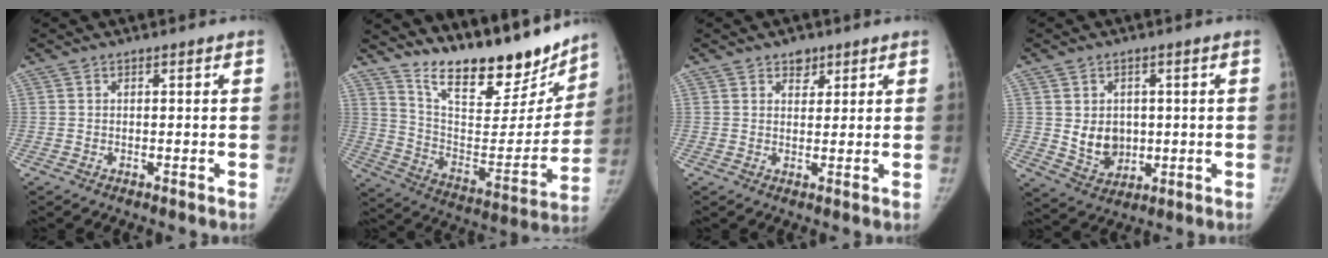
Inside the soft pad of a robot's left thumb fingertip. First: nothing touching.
{"total": 24.8, "force": [20.0, 8.0, 12.3], "torque": [-0.151, -0.109, 0.310]}
{"total": 2.8, "force": [1.8, 1.9, 1.0], "torque": [0.005, -0.011, 0.027]}
{"total": 7.1, "force": [0.3, 5.8, 4.1], "torque": [-0.035, -0.009, 0.023]}